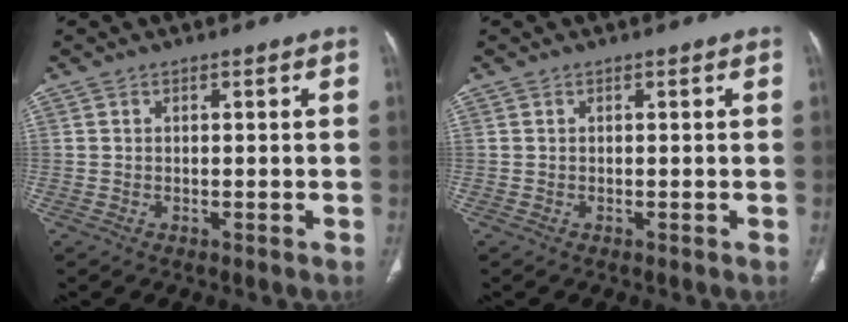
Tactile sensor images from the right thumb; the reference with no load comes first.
{"total": 0.0}